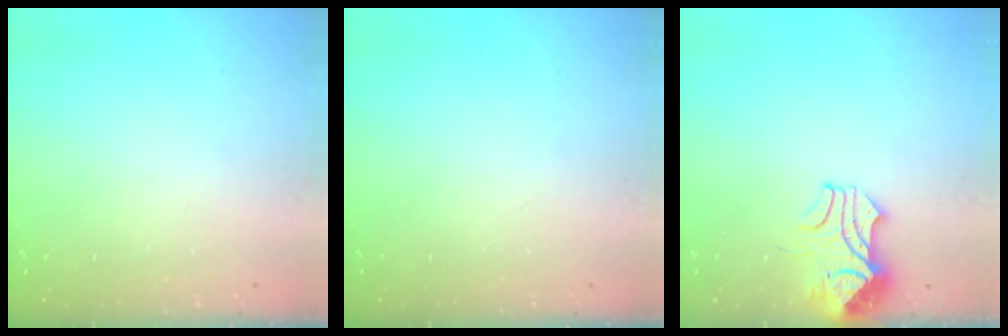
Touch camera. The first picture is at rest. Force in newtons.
{"total": 0.0}
{"total": 2.6, "press": 2.4, "slide": 1.0}